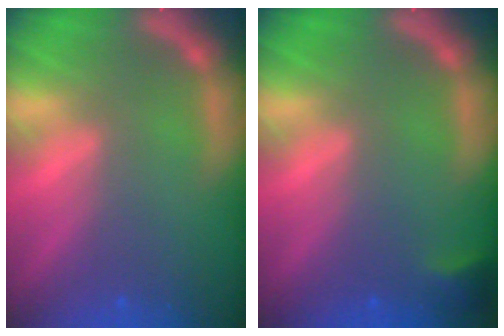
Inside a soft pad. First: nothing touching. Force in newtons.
{"total": 1.4}